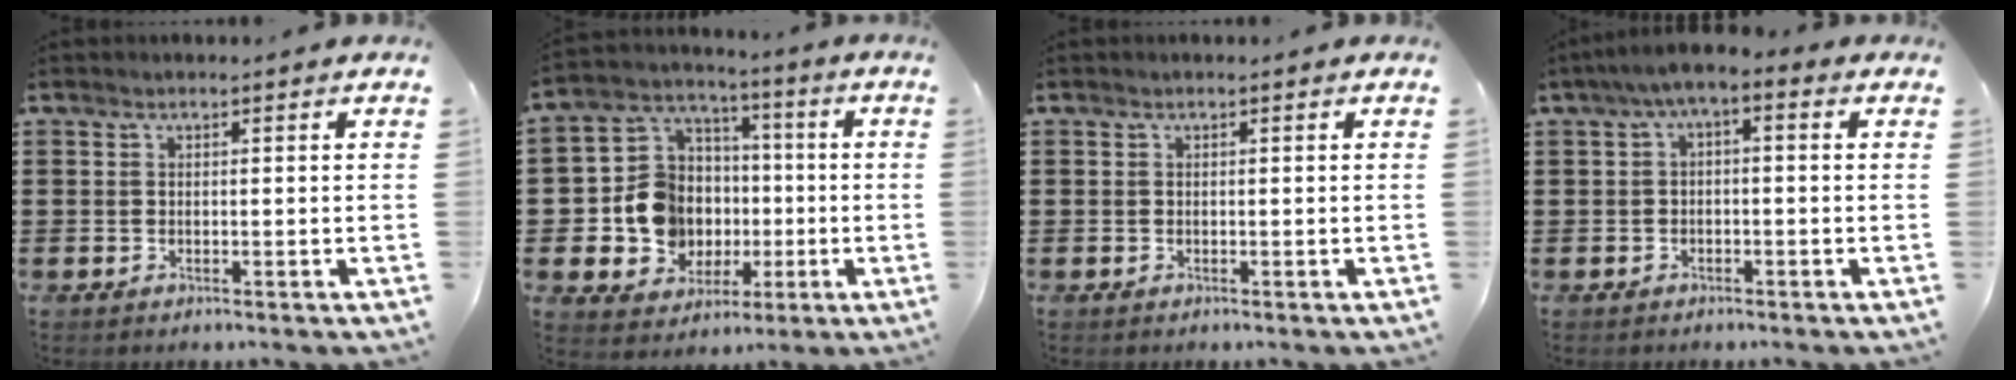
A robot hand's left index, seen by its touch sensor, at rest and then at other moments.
{"total": 10.7, "force": [-1.1, 10.1, 3.5], "torque": [-0.131, 0.003, -0.013]}
{"total": 0.0}
{"total": 2.7, "force": [-1.8, 0.5, 1.9], "torque": [-0.035, 0.003, -0.041]}